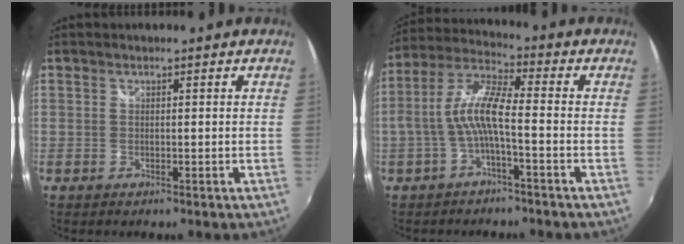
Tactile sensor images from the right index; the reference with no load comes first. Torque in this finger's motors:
{"motor_torque": [1.23, -0.04, 0.59, 0.20]}